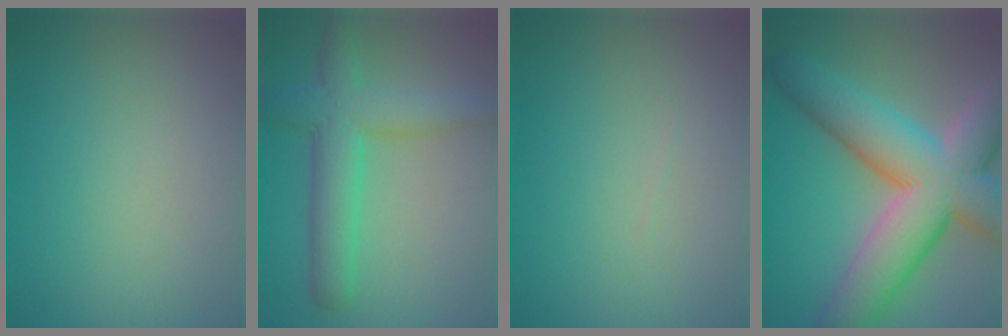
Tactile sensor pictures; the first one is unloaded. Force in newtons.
{"total": 5.5, "press": 5.5, "slide": 0.2}
{"total": 0.0}
{"total": 13.2, "press": 13.2, "slide": 0.8}